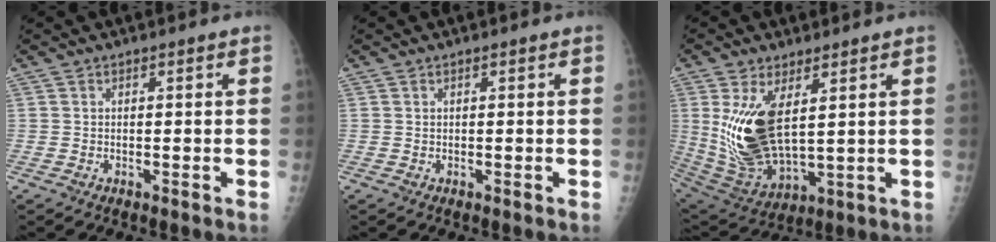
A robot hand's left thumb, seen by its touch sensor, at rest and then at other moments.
{"total": 0.0}
{"total": 15.5, "force": [3.6, 7.2, 13.2], "torque": [-0.250, -0.026, 0.094]}